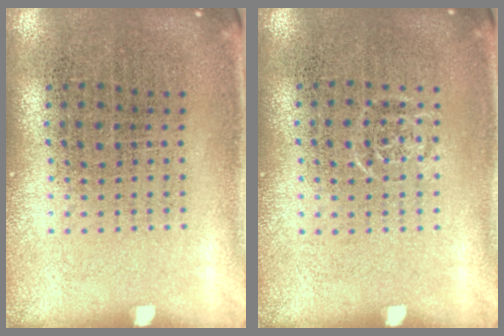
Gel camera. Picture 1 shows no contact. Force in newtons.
{"total": 0.5, "press": 0.5, "slide": 0.2}